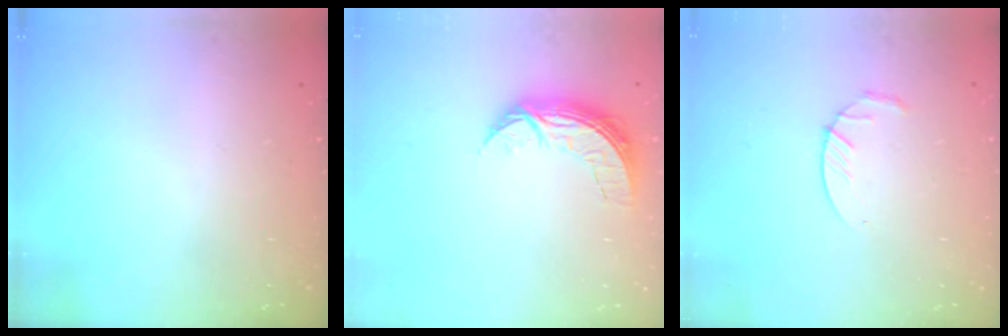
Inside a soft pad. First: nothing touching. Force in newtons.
{"total": 8.8, "press": 8.8, "slide": 0.6}
{"total": 4.0, "press": 4.0, "slide": 0.6}